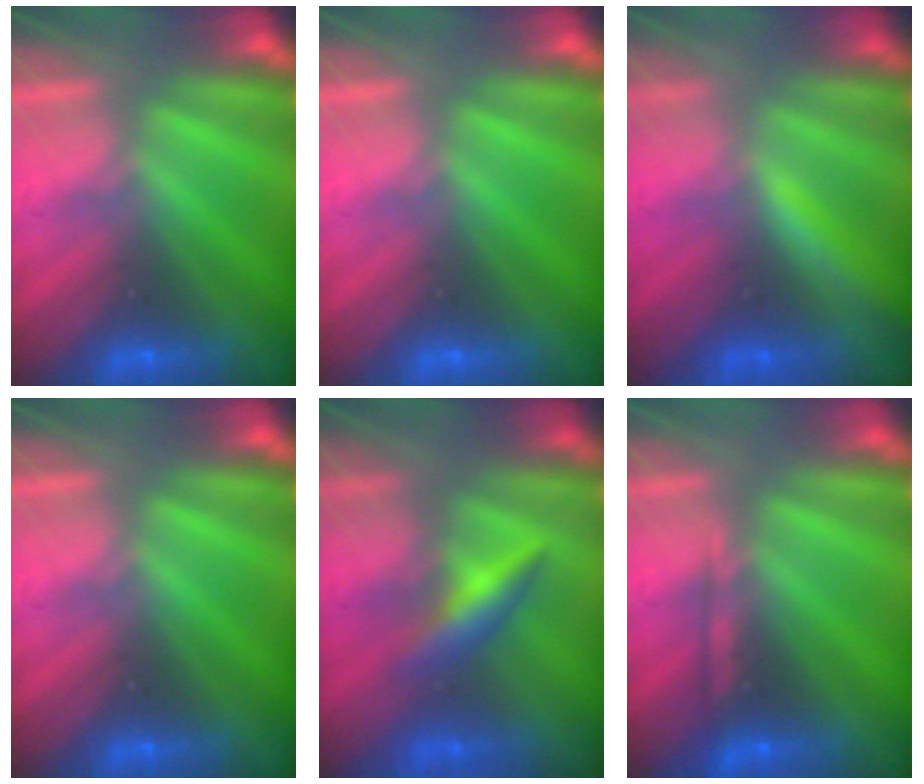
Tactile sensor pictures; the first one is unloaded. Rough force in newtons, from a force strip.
{"total": 0.0}
{"total": 1.7}
{"total": 0.0}
{"total": 2.5}
{"total": 2.2}